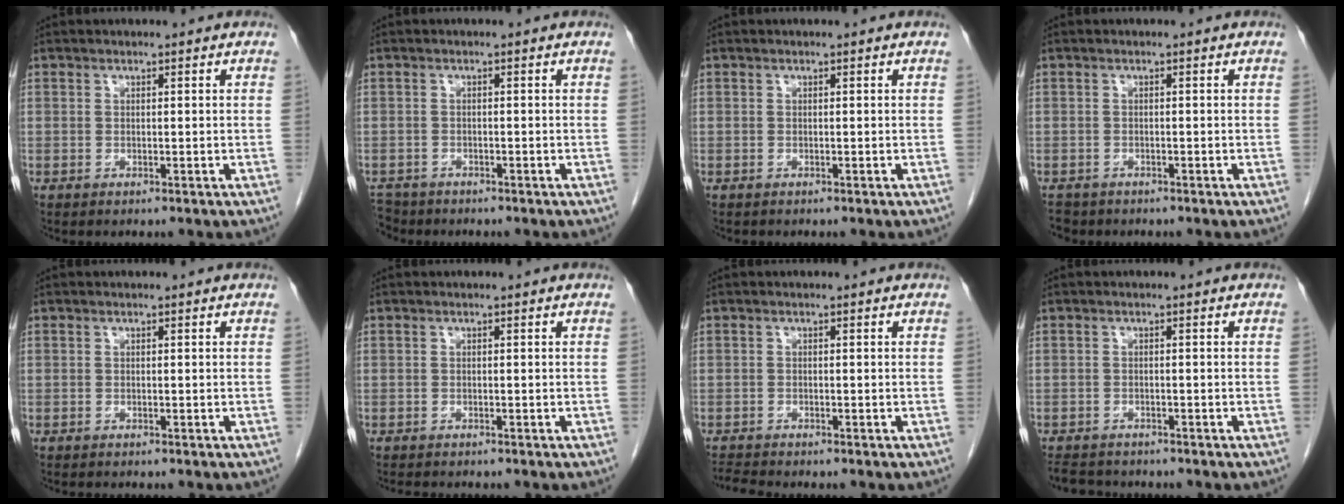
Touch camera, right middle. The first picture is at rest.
{"total": 3.4, "force": [-3.1, 1.5, -0.2], "torque": [0.000, -0.007, -0.058]}
{"total": 0.0}
{"total": 2.8, "force": [-2.3, 1.5, 0.3], "torque": [-0.010, -0.001, -0.037]}
{"total": 1.0, "force": [-0.9, 0.1, 0.3], "torque": [-0.012, -0.005, -0.012]}
{"total": 2.3, "force": [-2.1, 0.3, 0.8], "torque": [-0.017, -0.008, -0.030]}
{"total": 2.1, "force": [-2.1, -0.5, 0.1], "torque": [-0.011, -0.015, -0.039]}
{"total": 5.4, "force": [-5.0, 1.5, 1.3], "torque": [-0.023, -0.008, -0.077]}